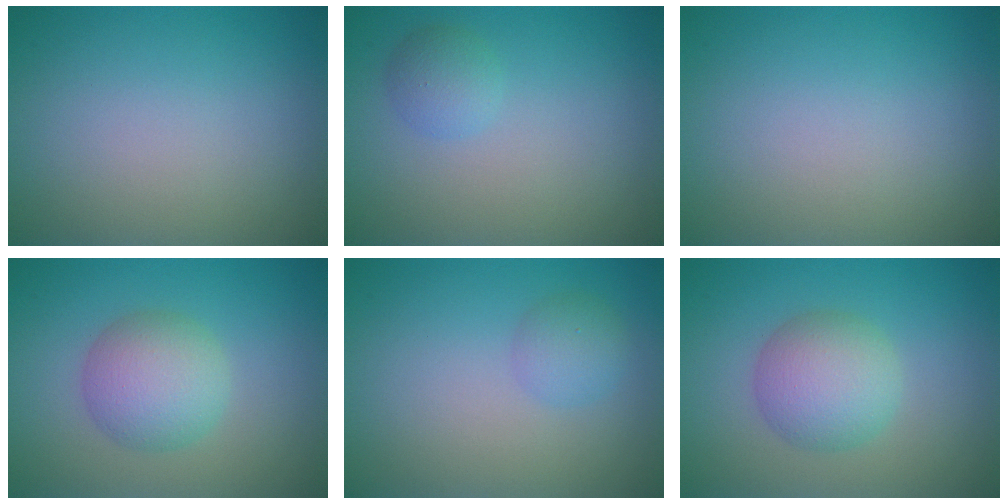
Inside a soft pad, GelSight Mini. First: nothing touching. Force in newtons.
{"total": 1.7, "press": 1.7, "slide": 0.1}
{"total": 0.0}
{"total": 4.5, "press": 4.5, "slide": 0.1}
{"total": 1.9, "press": 1.9, "slide": 0.1}
{"total": 4.5, "press": 4.5, "slide": 0.1}